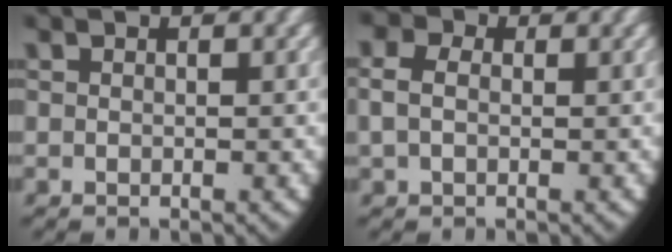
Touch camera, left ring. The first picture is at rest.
{"total": 2.7, "force": [0.4, 2.2, 1.6], "torque": [-0.045, -0.002, 0.005]}